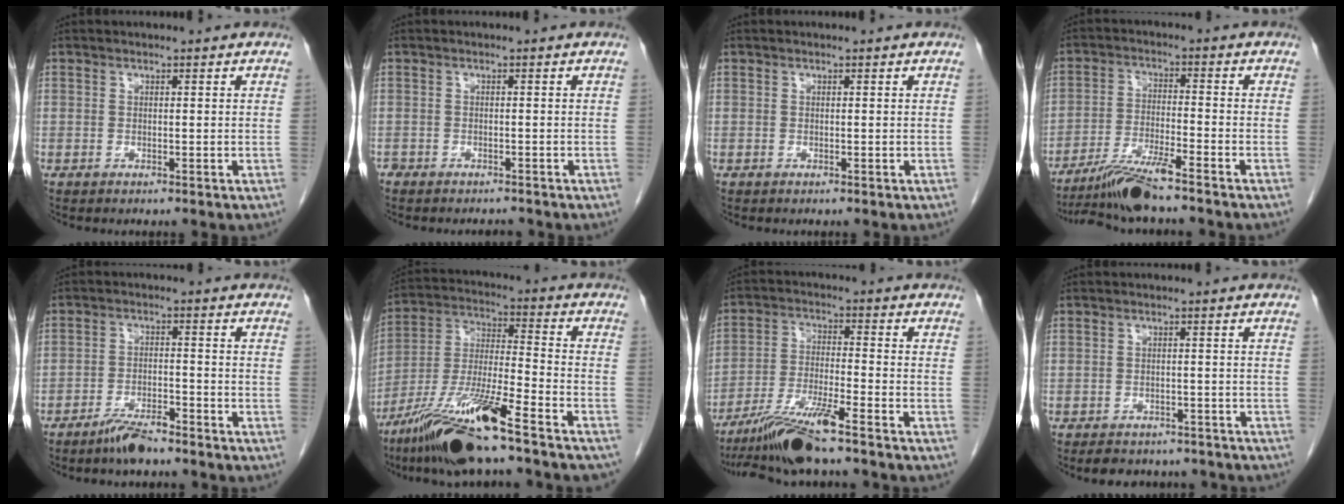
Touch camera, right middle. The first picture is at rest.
{"total": 2.4, "force": [-2.3, 0.8, 0.2], "torque": [-0.003, -0.005, -0.036]}
{"total": 0.0}
{"total": 8.0, "force": [-6.7, -0.5, 4.4], "torque": [-0.085, -0.025, -0.125]}
{"total": 4.8, "force": [-4.1, 0.8, 2.5], "torque": [-0.050, -0.004, -0.077]}
{"total": 19.6, "force": [-14.4, 1.4, 13.2], "torque": [-0.244, -0.028, -0.259]}
{"total": 10.0, "force": [-8.1, -0.6, 5.9], "torque": [-0.114, -0.023, -0.149]}
{"total": 9.0, "force": [-7.9, 3.5, 2.6], "torque": [-0.039, 0.004, -0.086]}